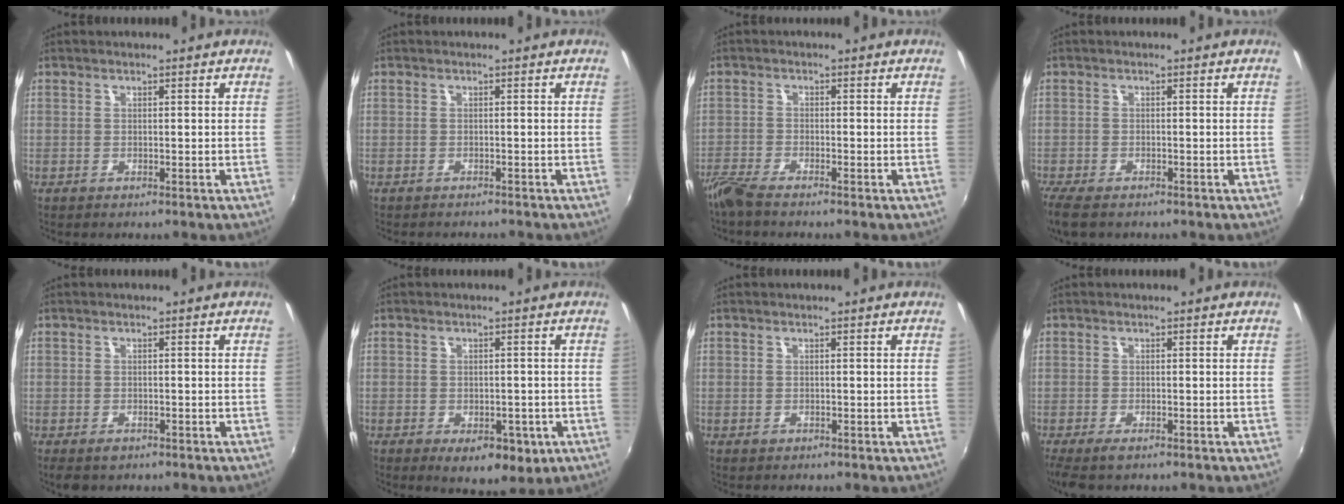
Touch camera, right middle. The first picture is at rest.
{"total": 2.1, "force": [-2.0, 0.4, 0.5], "torque": [-0.019, -0.013, -0.029]}
{"total": 4.5, "force": [-4.0, 0.4, 2.0], "torque": [-0.059, -0.016, -0.080]}
{"total": 5.4, "force": [-4.2, 1.9, 2.9], "torque": [-0.075, -0.027, -0.081]}
{"total": 2.7, "force": [-1.8, 1.5, 1.4], "torque": [-0.030, -0.011, -0.028]}
{"total": 8.1, "force": [-3.9, 4.3, 5.6], "torque": [-0.089, -0.022, -0.046]}
{"total": 0.6, "force": [-0.3, 0.4, 0.1], "torque": [-0.001, -0.004, -0.006]}
{"total": 4.6, "force": [-3.2, 1.3, 3.0], "torque": [-0.066, -0.023, -0.055]}